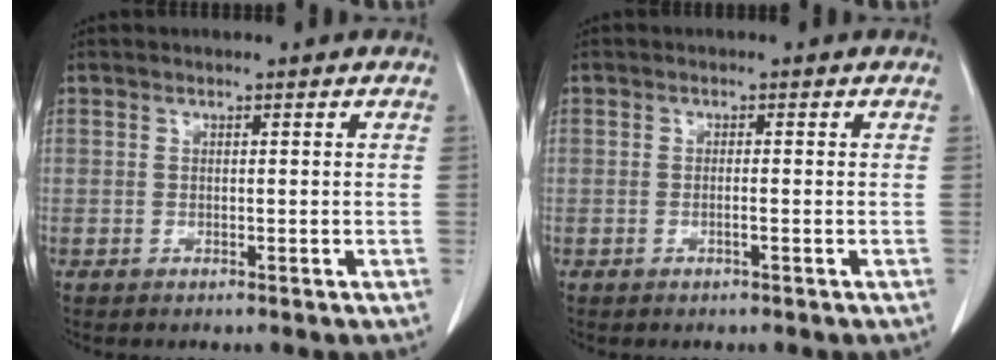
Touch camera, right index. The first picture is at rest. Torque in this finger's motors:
{"motor_torque": [0.00, -0.06, -0.01, 0.00]}